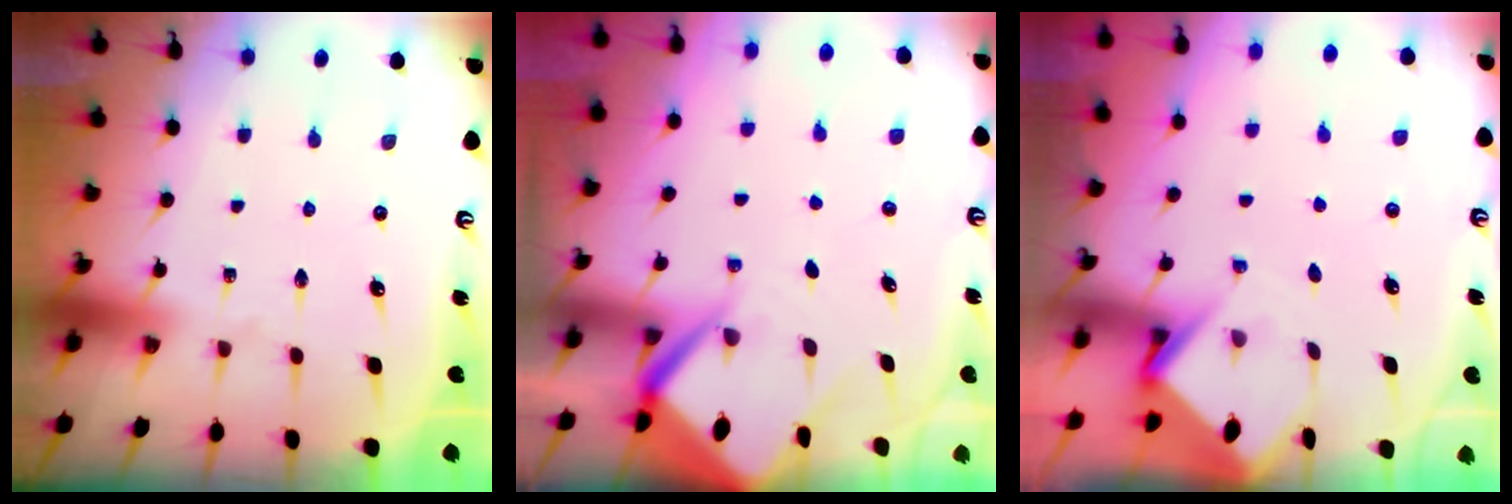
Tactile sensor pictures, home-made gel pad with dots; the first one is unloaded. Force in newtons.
{"total": 7.6, "press": 7.5, "slide": 0.5}
{"total": 3.7, "press": 3.6, "slide": 0.4}